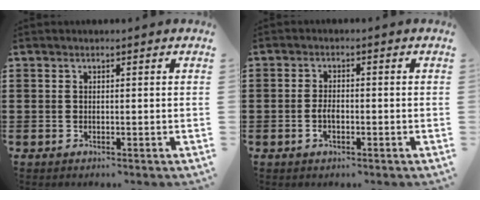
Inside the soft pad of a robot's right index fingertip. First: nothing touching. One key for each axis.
{"total": 2.5, "fx": -0.8, "fy": 1.1, "fz": 2.1, "tx": -0.049, "ty": 0.000, "tz": -0.018}